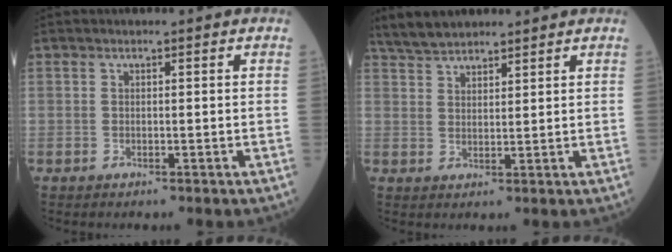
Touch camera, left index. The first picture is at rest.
{"total": 6.4, "force": [5.8, 1.4, 2.3], "torque": [-0.051, 0.026, 0.112]}